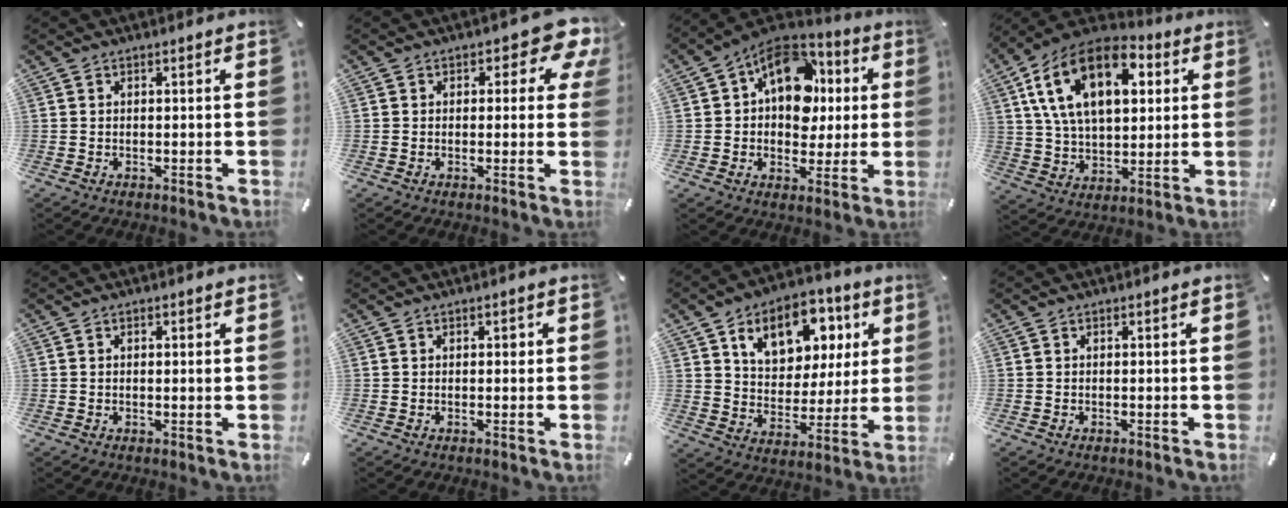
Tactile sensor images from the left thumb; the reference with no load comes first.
{"total": 8.1, "force": [3.5, 4.4, 5.8], "torque": [-0.058, -0.016, 0.055]}
{"total": 15.6, "force": [4.2, 11.6, 9.5], "torque": [-0.141, -0.013, 0.082]}
{"total": 20.8, "force": [7.9, 12.5, 14.6], "torque": [-0.288, -0.017, 0.131]}
{"total": 0.9, "force": [0.2, 0.3, 0.8], "torque": [-0.006, 0.000, 0.001]}
{"total": 1.1, "force": [0.2, 0.8, 0.7], "torque": [-0.006, 0.003, -0.001]}
{"total": 15.1, "force": [7.7, 10.4, 7.9], "torque": [-0.132, -0.028, 0.138]}
{"total": 0.0}